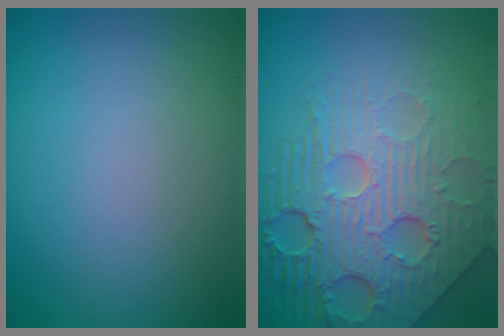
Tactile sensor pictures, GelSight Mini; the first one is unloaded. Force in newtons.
{"total": 8.2, "press": 5.8, "slide": 5.9}